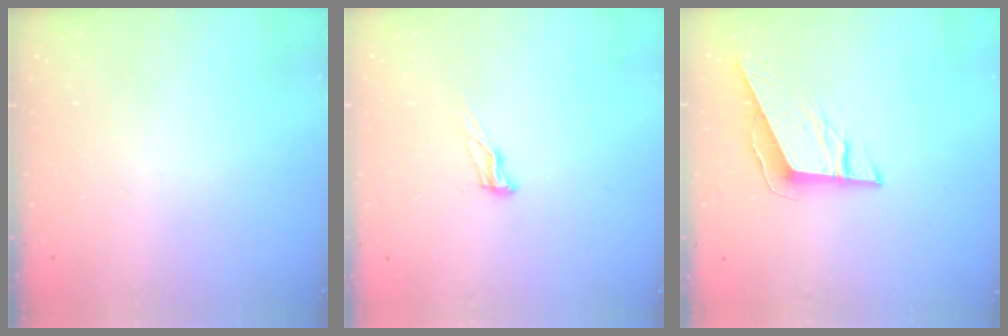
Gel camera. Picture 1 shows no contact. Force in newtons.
{"total": 6.9, "press": 6.9, "slide": 0.9}
{"total": 9.6, "press": 9.5, "slide": 1.0}